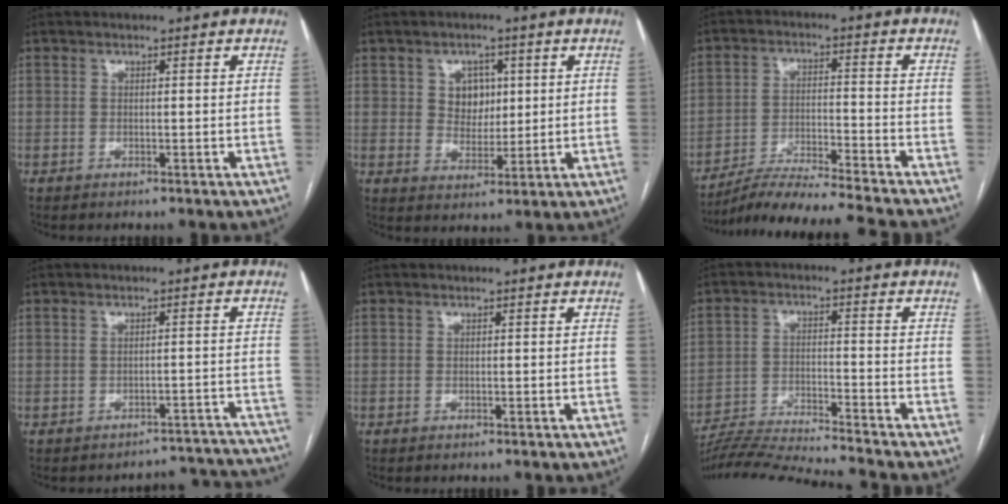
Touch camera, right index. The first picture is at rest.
{"total": 5.3, "force": [1.6, 4.3, 2.6], "torque": [-0.039, 0.007, 0.033]}
{"total": 13.6, "force": [-12.5, -1.9, 4.9], "torque": [-0.067, -0.012, -0.210]}
{"total": 10.6, "force": [-10.4, 2.2, -0.3], "torque": [0.030, 0.035, -0.107]}
{"total": 0.0}
{"total": 14.1, "force": [-13.3, -2.2, 4.2], "torque": [-0.057, -0.012, -0.222]}